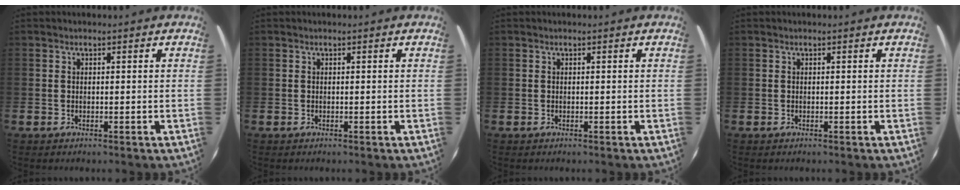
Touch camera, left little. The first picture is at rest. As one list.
[{"total": 0.0}, {"total": 0.0}, {"total": 0.0}]